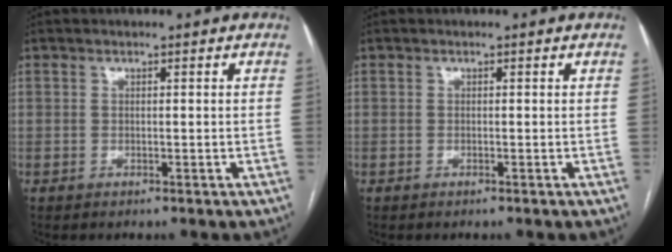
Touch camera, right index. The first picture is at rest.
{"total": 0.0}